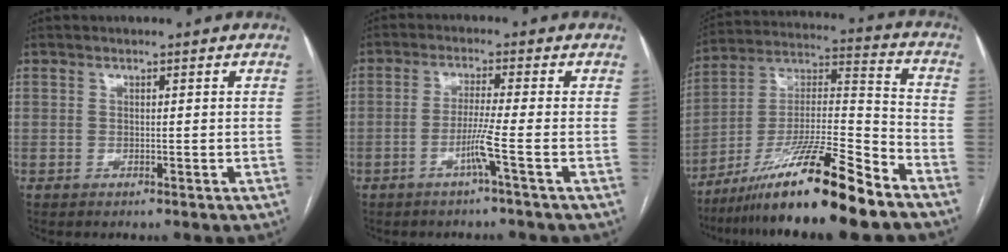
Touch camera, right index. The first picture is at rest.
{"total": 4.1, "force": [-1.9, -1.3, 3.5], "torque": [-0.069, -0.002, -0.039]}
{"total": 18.6, "force": [-13.6, -0.2, 12.7], "torque": [-0.245, -0.018, -0.240]}